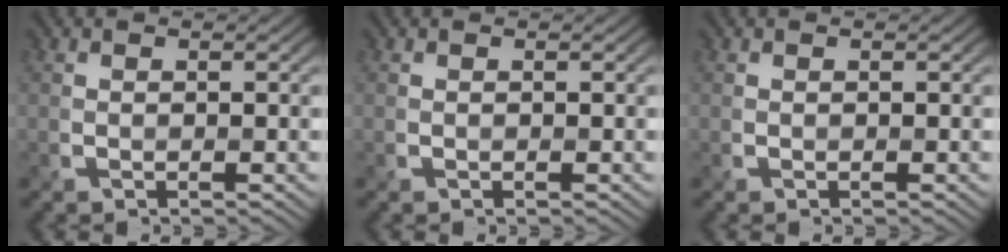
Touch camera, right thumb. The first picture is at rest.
{"total": 0.0}
{"total": 0.0}